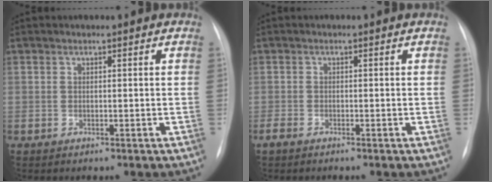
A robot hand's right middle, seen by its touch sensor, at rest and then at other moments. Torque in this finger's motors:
{"motor_torque": [0.04, -0.04, 0.00, 0.03]}